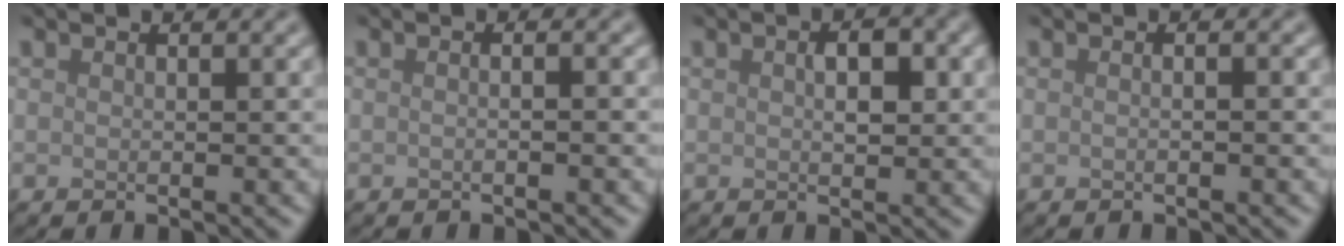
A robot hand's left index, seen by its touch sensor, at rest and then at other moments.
{"total": 2.5, "force": [0.4, 1.3, 2.1], "torque": [0.004, 0.003, -0.020]}
{"total": 2.4, "force": [0.5, 1.1, 2.1], "torque": [-0.033, 0.003, 0.006]}
{"total": 1.8, "force": [0.2, 0.9, 1.5], "torque": [0.001, -0.003, -0.012]}